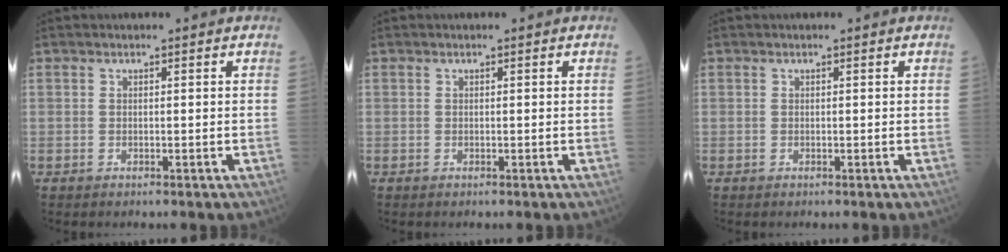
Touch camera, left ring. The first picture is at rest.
{"total": 0.0}
{"total": 0.0}